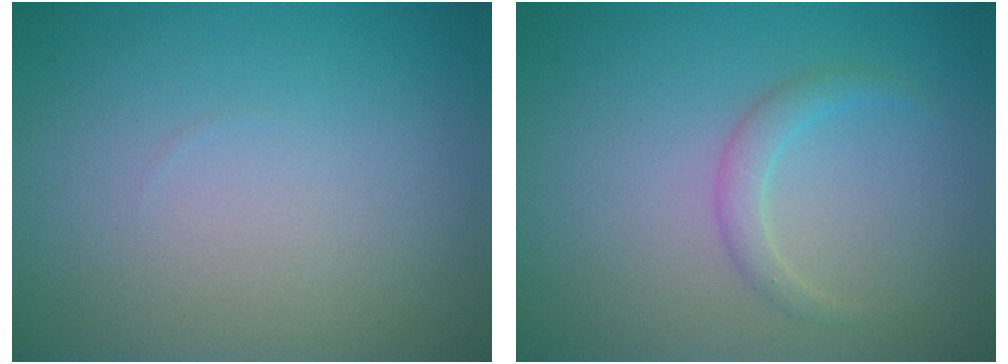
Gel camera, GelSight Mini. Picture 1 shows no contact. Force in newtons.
{"total": 1.5, "press": 1.5, "slide": 0.1}